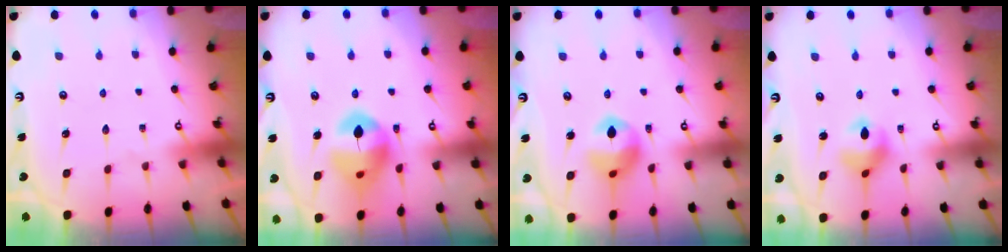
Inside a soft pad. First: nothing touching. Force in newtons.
{"total": 13.8, "press": 13.6, "slide": 2.0}
{"total": 11.1, "press": 11.1, "slide": 0.8}
{"total": 8.3, "press": 8.2, "slide": 0.9}